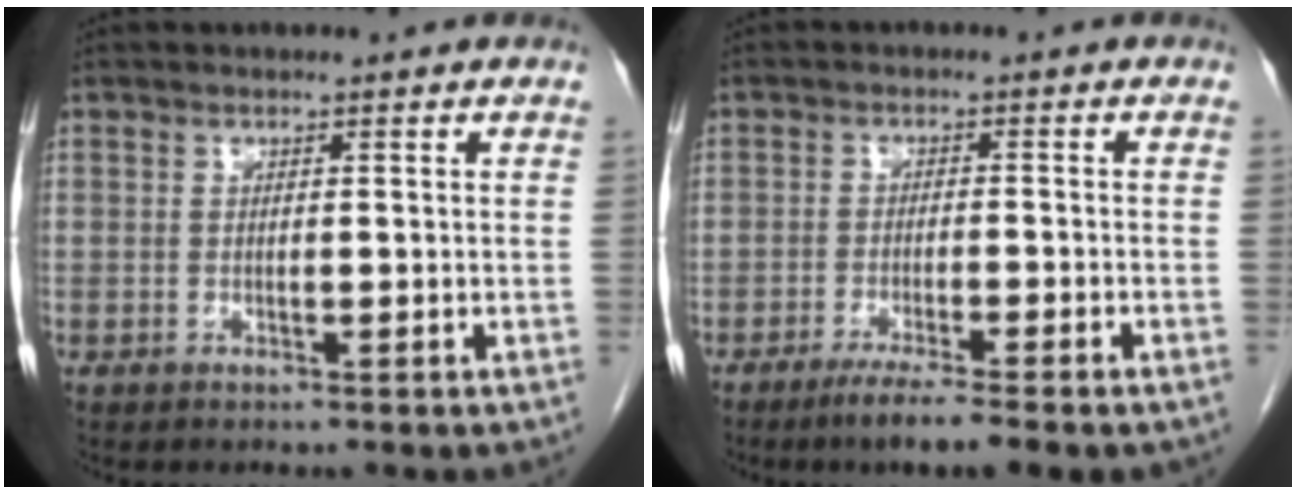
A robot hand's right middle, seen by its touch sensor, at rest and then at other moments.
{"total": 6.6, "force": [-4.7, -0.1, 4.6], "torque": [-0.067, -0.014, -0.072]}